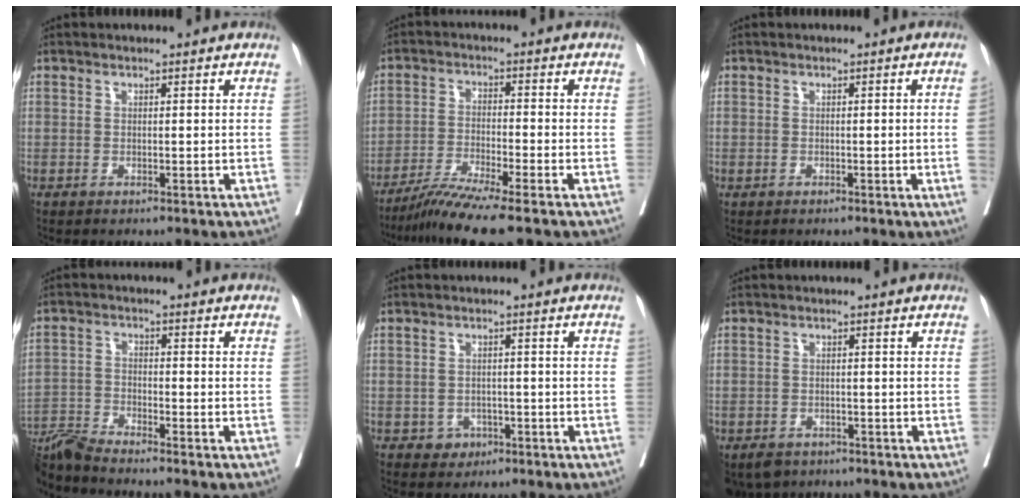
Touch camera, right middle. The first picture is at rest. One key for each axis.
{"total": 7.5, "fx": -6.0, "fy": -1.4, "fz": 4.3, "tx": -0.073, "ty": -0.031, "tz": -0.112}
{"total": 1.3, "fx": -0.1, "fy": -0.3, "fz": 1.2, "tx": -0.019, "ty": 0.003, "tz": -0.002}
{"total": 7.4, "fx": -7.0, "fy": -1.4, "fz": 1.9, "tx": -0.032, "ty": -0.013, "tz": -0.136}
{"total": 2.4, "fx": -1.2, "fy": 2.0, "fz": 0.6, "tx": -0.001, "ty": 0.008, "tz": -0.014}
{"total": 4.5, "fx": -3.4, "fy": 2.8, "fz": 0.8, "tx": -0.008, "ty": 0.000, "tz": -0.051}